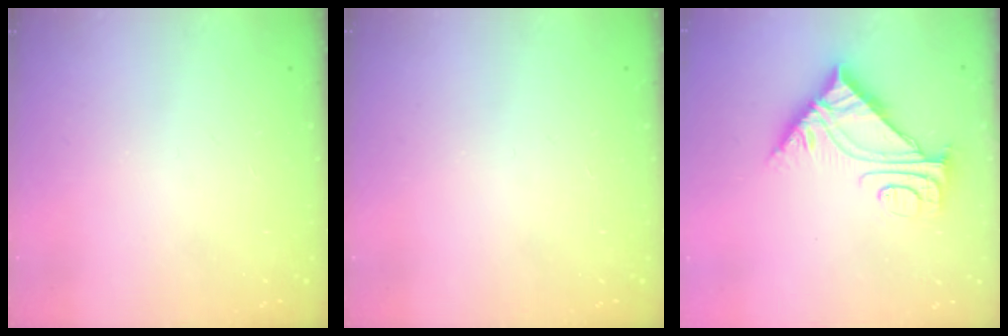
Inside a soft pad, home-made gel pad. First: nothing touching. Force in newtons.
{"total": 0.0}
{"total": 9.0, "press": 8.9, "slide": 0.9}